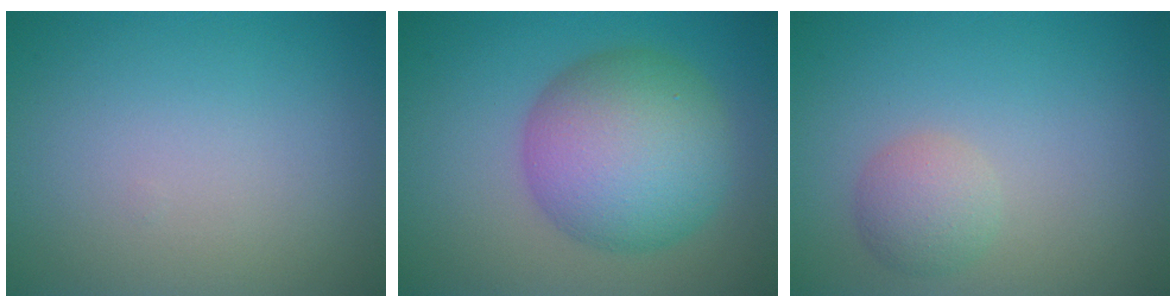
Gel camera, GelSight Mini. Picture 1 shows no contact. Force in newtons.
{"total": 9.4, "press": 9.4, "slide": 0.1}
{"total": 2.4, "press": 2.4, "slide": 0.1}